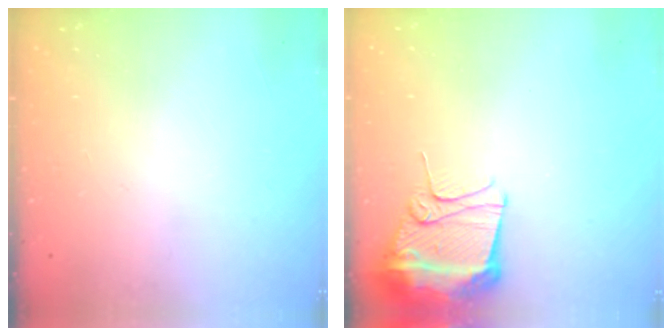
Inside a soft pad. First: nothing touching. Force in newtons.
{"total": 12.1, "press": 12.0, "slide": 1.4}